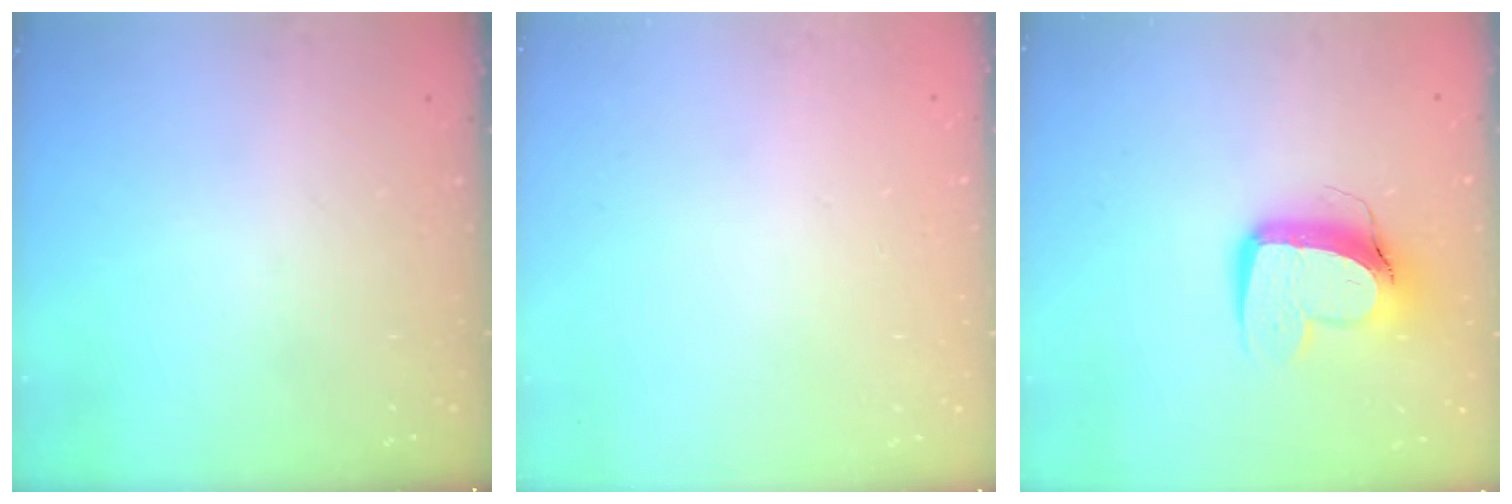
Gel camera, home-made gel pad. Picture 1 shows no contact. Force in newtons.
{"total": 0.0}
{"total": 11.6, "press": 11.5, "slide": 1.3}